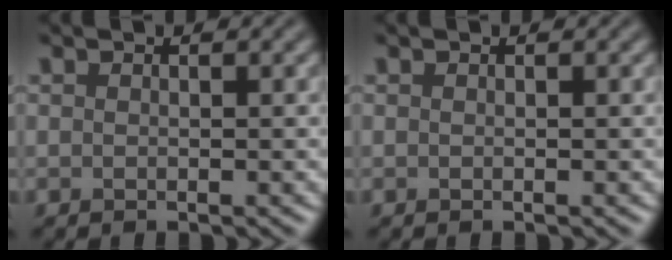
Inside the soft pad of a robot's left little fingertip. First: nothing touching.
{"total": 0.0}